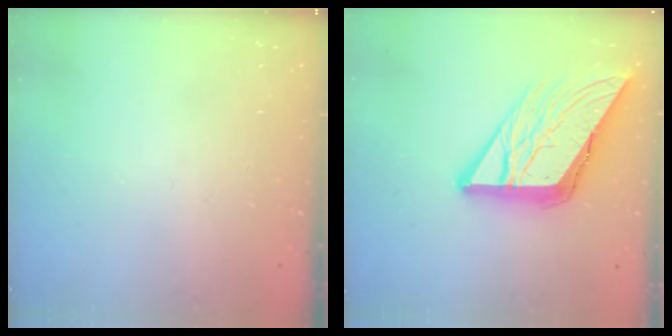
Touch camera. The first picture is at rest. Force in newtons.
{"total": 16.6, "press": 16.5, "slide": 1.7}